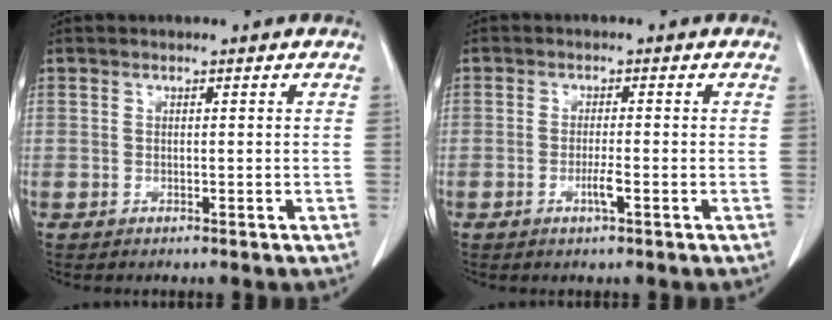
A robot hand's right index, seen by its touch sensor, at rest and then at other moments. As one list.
[{"total": 2.3, "force": [-0.9, 0.0, 2.2], "torque": [-0.040, -0.002, -0.017]}]